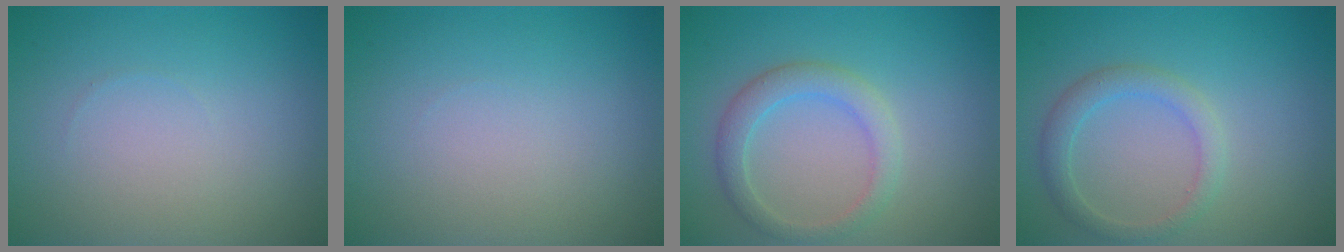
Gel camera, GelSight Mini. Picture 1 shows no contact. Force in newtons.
{"total": 0.0}
{"total": 2.8, "press": 2.8, "slide": 0.3}
{"total": 2.4, "press": 2.4, "slide": 0.2}